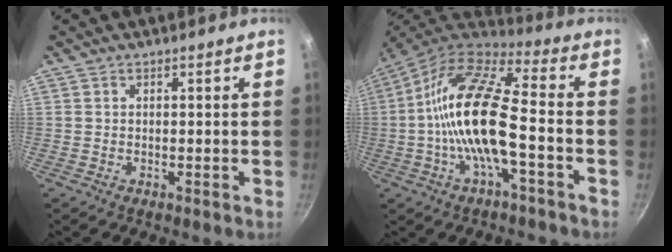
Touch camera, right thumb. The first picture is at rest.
{"total": 17.5, "force": [-3.2, 5.9, 16.2], "torque": [-0.307, 0.040, -0.079]}